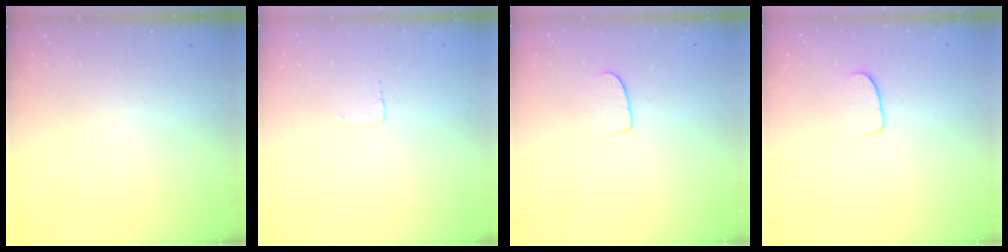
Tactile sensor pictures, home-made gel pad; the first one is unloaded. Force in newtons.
{"total": 2.3, "press": 2.3, "slide": 0.1}
{"total": 6.1, "press": 6.1, "slide": 0.4}
{"total": 6.5, "press": 6.5, "slide": 0.5}